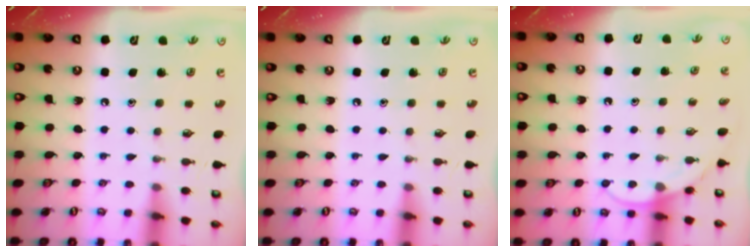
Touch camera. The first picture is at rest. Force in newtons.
{"total": 0.0}
{"total": 6.5, "press": 6.5, "slide": 0.5}